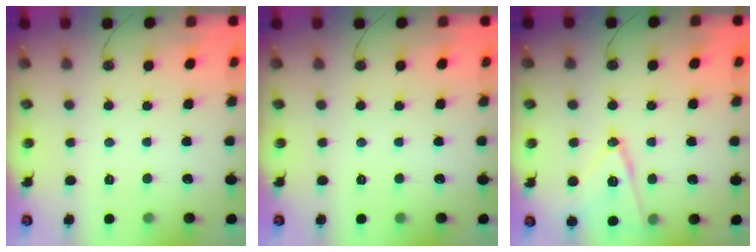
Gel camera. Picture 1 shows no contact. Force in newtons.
{"total": 0.0}
{"total": 13.4, "press": 13.1, "slide": 2.6}